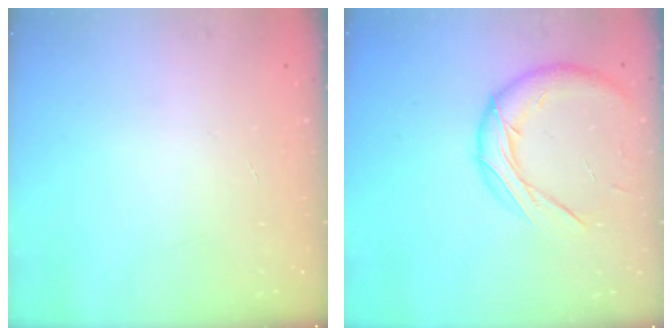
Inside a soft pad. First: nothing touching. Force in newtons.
{"total": 13.3, "press": 13.1, "slide": 1.9}